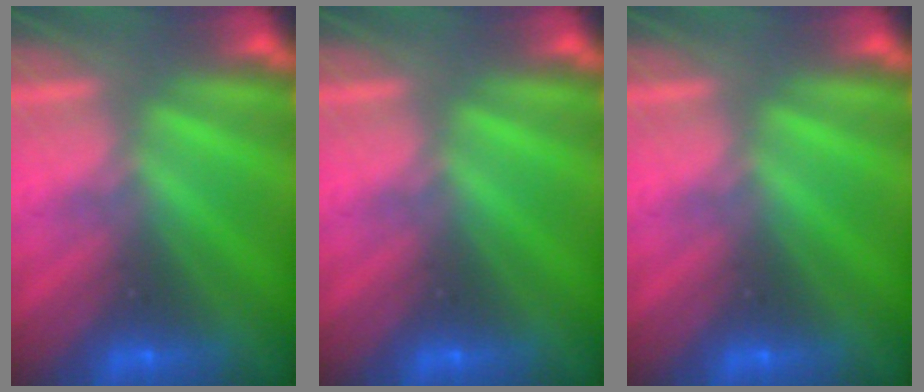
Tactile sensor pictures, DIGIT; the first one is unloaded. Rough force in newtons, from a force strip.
{"total": 0.0}
{"total": 0.0}